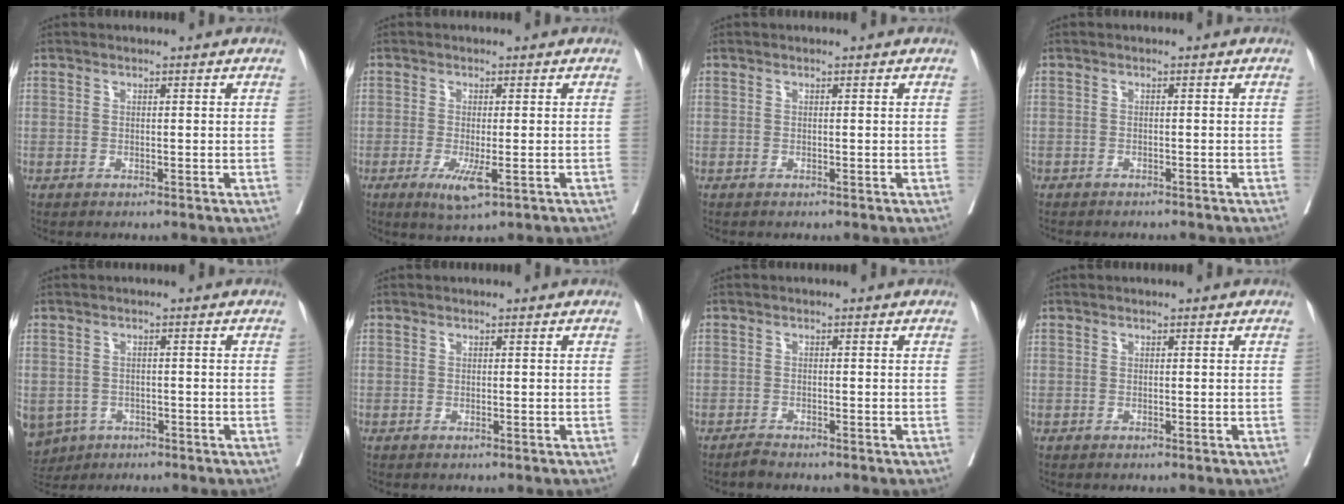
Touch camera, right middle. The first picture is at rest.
{"total": 4.4, "force": [-1.9, 0.6, 3.9], "torque": [-0.066, -0.012, -0.026]}
{"total": 0.0}
{"total": 3.7, "force": [-3.3, 1.3, 1.2], "torque": [-0.018, -0.005, -0.043]}
{"total": 9.9, "force": [-5.1, 7.9, 3.1], "torque": [-0.094, -0.008, -0.069]}
{"total": 0.0}
{"total": 1.1, "force": [-1.0, 0.0, 0.2], "torque": [-0.009, -0.003, -0.019]}
{"total": 0.0}